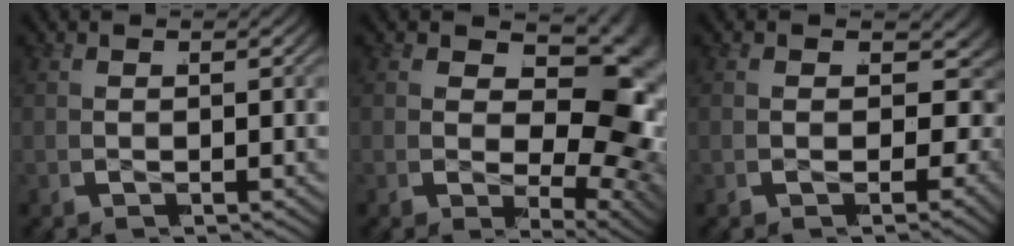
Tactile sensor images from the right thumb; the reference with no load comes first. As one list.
[{"total": 13.5, "force": [-0.8, 7.9, 10.9], "torque": [-0.163, -0.034, 0.003]}, {"total": 9.4, "force": [-1.2, 6.5, 6.7], "torque": [-0.102, -0.021, -0.008]}]